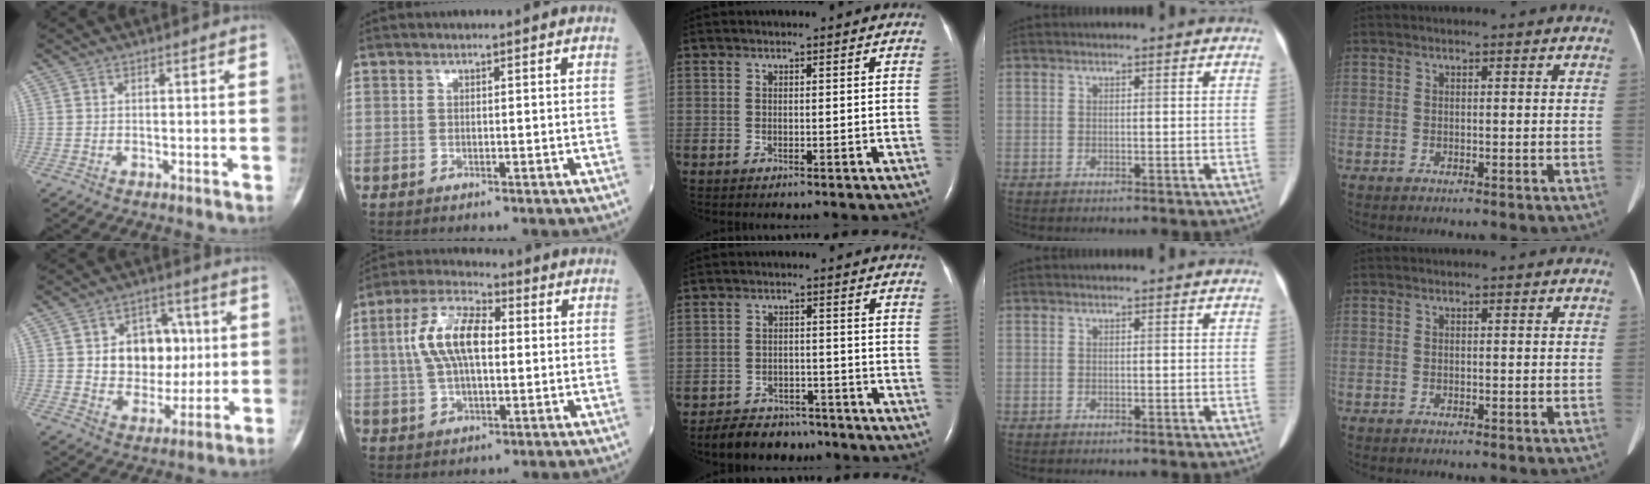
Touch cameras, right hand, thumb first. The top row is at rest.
{"thumb": {"total": 13.4, "force": [2.0, 10.3, 8.3], "torque": [-0.069, 0.005, 0.040]}, "index": {"total": 10.6, "force": [1.5, 4.5, 9.5], "torque": [-0.199, 0.023, 0.025]}, "middle": {"total": 7.9, "force": [-6.8, 3.7, 1.6], "torque": [-0.018, 0.003, -0.101]}}